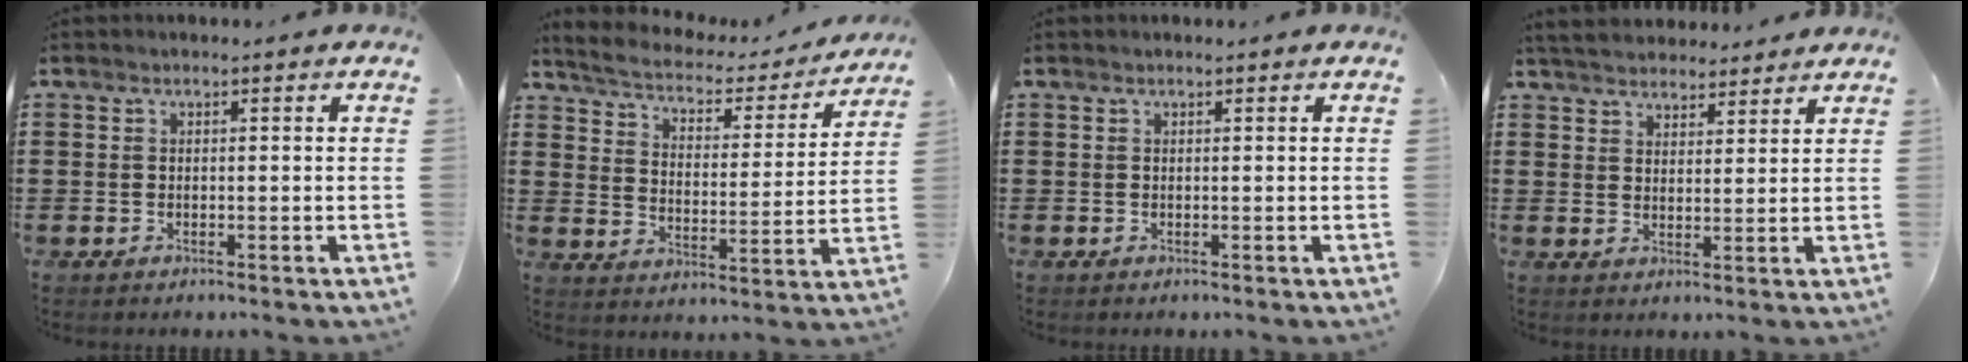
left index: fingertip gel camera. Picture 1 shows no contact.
{"total": 3.1, "force": [2.9, 0.8, 0.9], "torque": [-0.039, -0.024, 0.039]}
{"total": 0.0}
{"total": 4.2, "force": [4.0, 1.0, 0.6], "torque": [-0.024, -0.009, 0.075]}